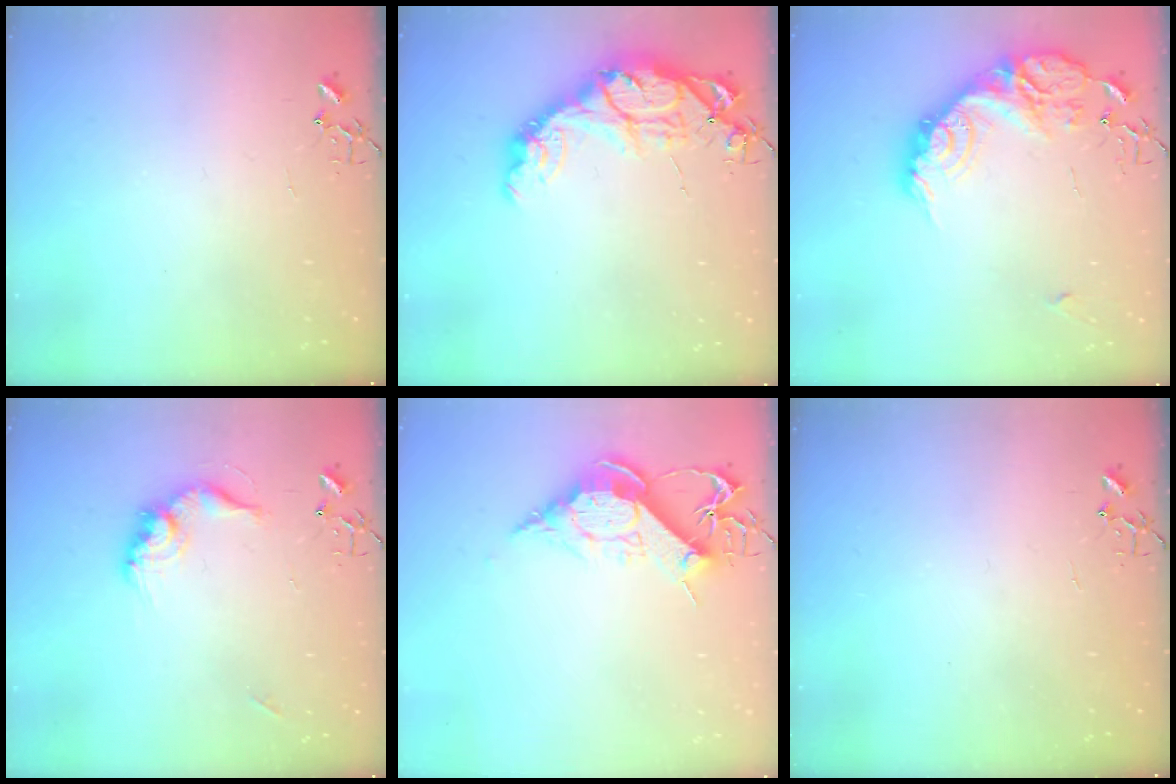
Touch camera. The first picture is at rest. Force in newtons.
{"total": 14.8, "press": 14.8, "slide": 1.2}
{"total": 19.4, "press": 19.4, "slide": 0.6}
{"total": 13.0, "press": 13.0, "slide": 1.0}
{"total": 11.8, "press": 11.7, "slide": 0.8}
{"total": 0.0}